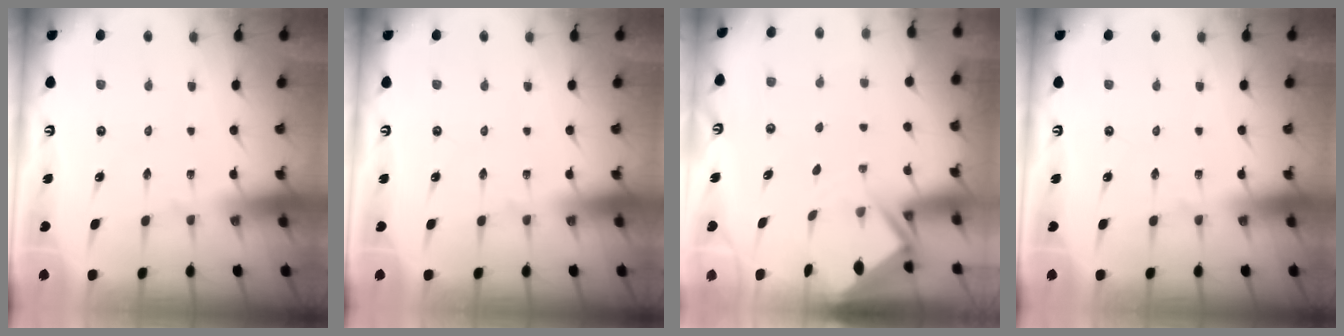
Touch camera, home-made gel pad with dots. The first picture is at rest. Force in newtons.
{"total": 0.0}
{"total": 3.0, "press": 3.0, "slide": 0.3}
{"total": 0.0}